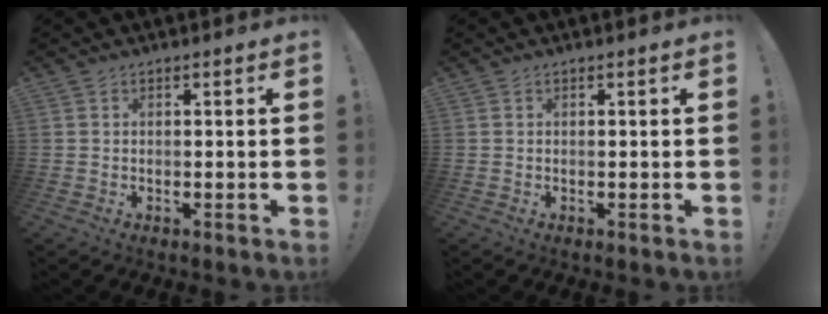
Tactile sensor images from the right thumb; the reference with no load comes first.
{"total": 0.0}